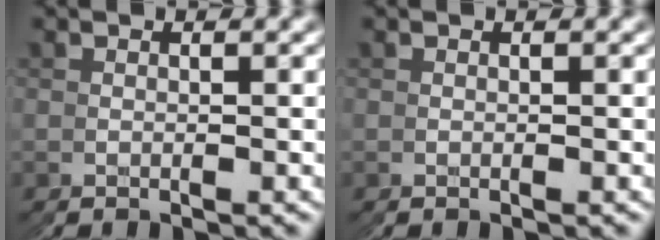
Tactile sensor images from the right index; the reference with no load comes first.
{"total": 0.0}